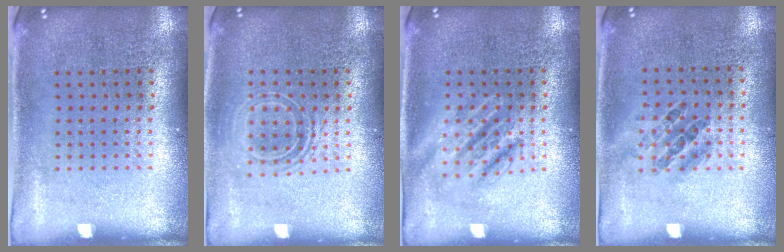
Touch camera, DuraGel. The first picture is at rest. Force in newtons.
{"total": 1.6, "press": 1.2, "slide": 1.0}
{"total": 1.7, "press": 1.7, "slide": 0.3}
{"total": 0.9, "press": 0.8, "slide": 0.5}